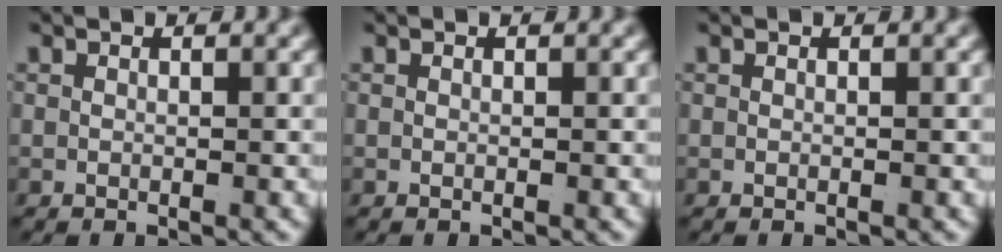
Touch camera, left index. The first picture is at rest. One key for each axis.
{"total": 0.0}
{"total": 0.0}